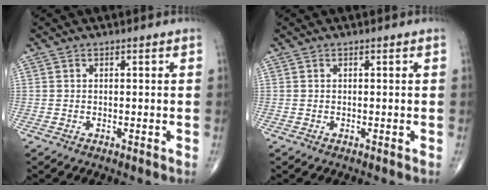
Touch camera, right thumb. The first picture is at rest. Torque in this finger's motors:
{"motor_torque": [0.09, 0.08, 0.00, 0.00, 0.00]}